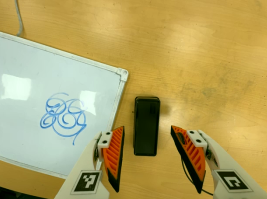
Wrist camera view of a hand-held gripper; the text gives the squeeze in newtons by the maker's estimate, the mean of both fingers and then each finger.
{"total": 0.0}